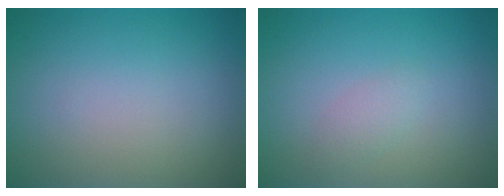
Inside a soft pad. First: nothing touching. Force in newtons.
{"total": 1.1, "press": 1.1, "slide": 0.0}